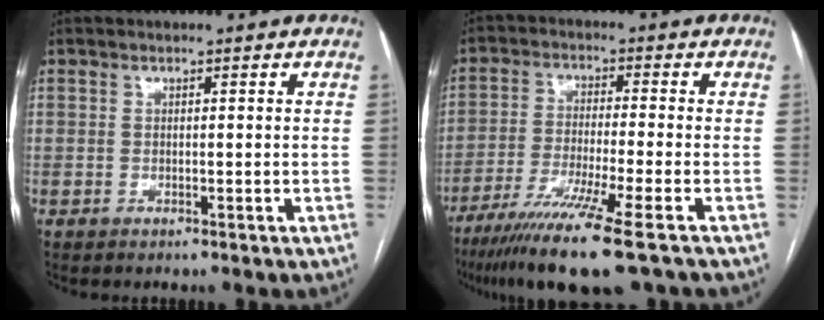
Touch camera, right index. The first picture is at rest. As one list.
[{"total": 13.1, "force": [-8.8, -0.7, 9.6], "torque": [-0.183, -0.039, -0.148]}]